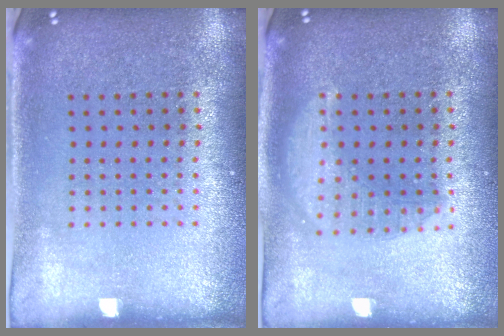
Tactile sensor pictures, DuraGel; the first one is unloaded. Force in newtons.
{"total": 1.4, "press": 1.4, "slide": 0.1}